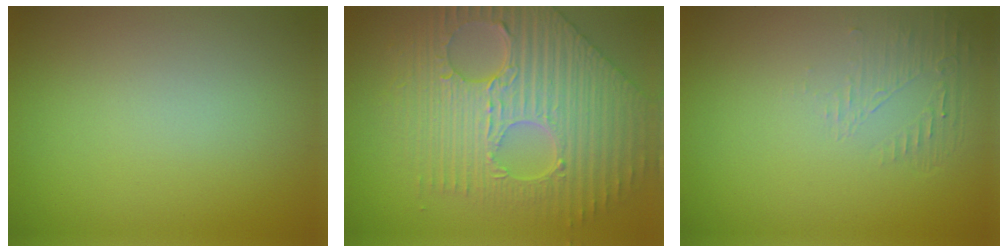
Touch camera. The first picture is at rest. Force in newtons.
{"total": 10.1, "press": 7.0, "slide": 7.3}
{"total": 1.3, "press": 0.0, "slide": 1.3}